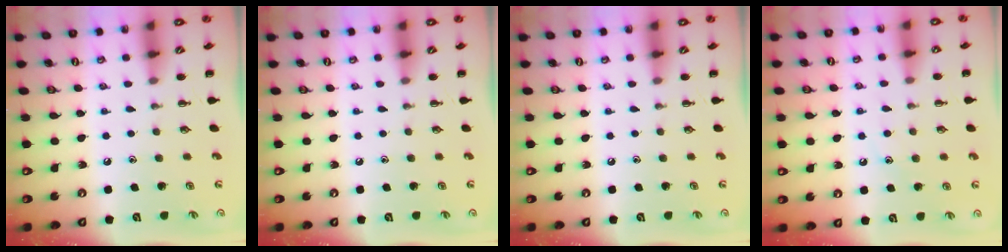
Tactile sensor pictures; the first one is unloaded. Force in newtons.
{"total": 0.0}
{"total": 0.0}
{"total": 8.0, "press": 7.9, "slide": 1.4}